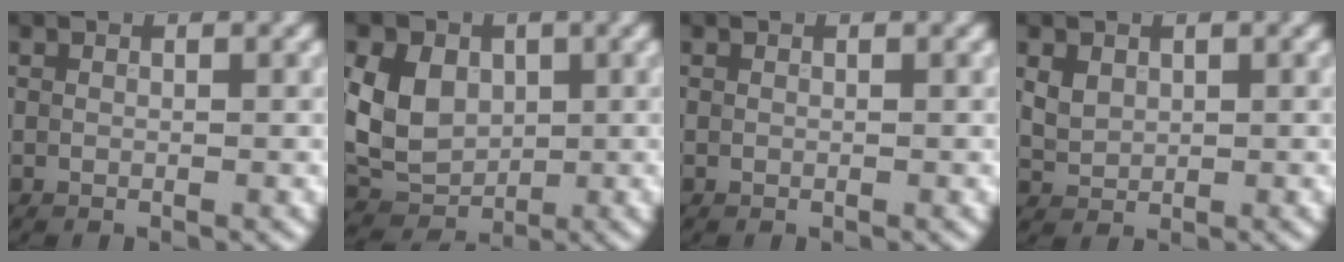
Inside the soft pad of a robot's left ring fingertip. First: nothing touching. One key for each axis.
{"total": 5.9, "fx": 0.8, "fy": 4.6, "fz": 3.7, "tx": -0.078, "ty": -0.001, "tz": 0.010}
{"total": 0.0}
{"total": 1.9, "fx": 0.7, "fy": 1.5, "fz": 1.0, "tx": -0.021, "ty": -0.001, "tz": 0.017}